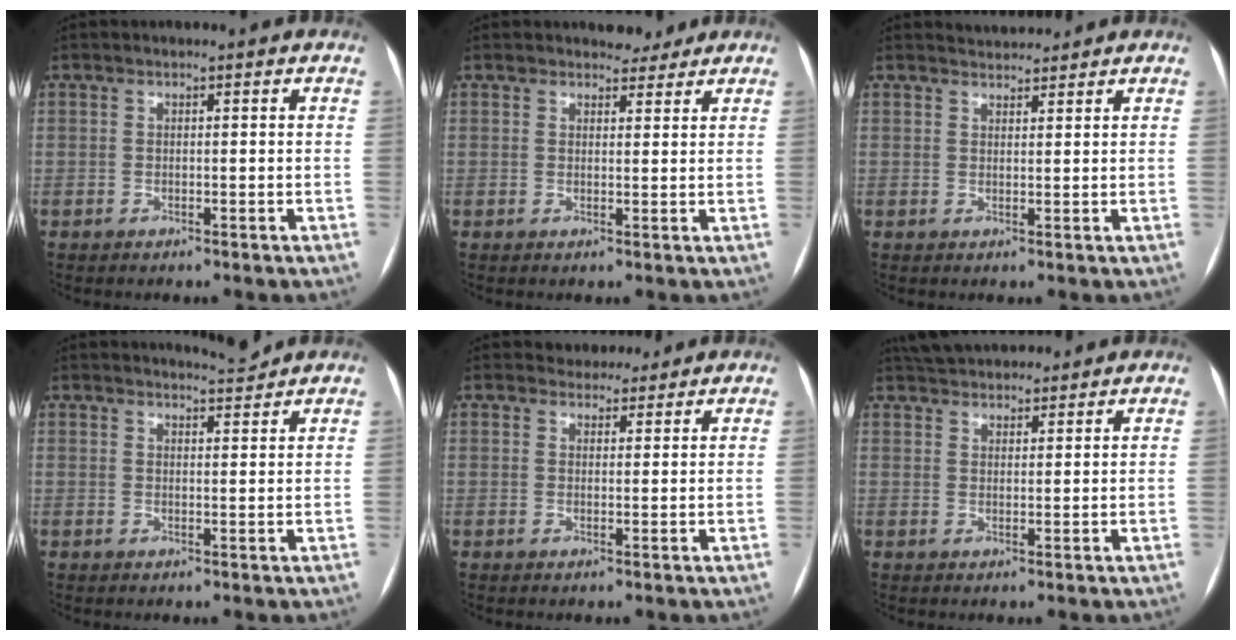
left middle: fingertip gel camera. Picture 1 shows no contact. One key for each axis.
{"total": 2.7, "fx": 2.5, "fy": 1.1, "fz": 0.1, "tx": 0.000, "ty": -0.004, "tz": 0.032}
{"total": 2.9, "fx": 2.8, "fy": 0.5, "fz": 0.1, "tx": -0.009, "ty": 0.015, "tz": 0.048}
{"total": 2.7, "fx": 2.6, "fy": -0.4, "fz": -0.2, "tx": -0.006, "ty": -0.010, "tz": 0.043}
{"total": 3.5, "fx": 3.2, "fy": 1.4, "fz": 0.1, "tx": 0.001, "ty": 0.006, "tz": 0.043}
{"total": 9.7, "fx": 8.8, "fy": 2.7, "fz": 2.8, "tx": -0.045, "ty": 0.034, "tz": 0.138}